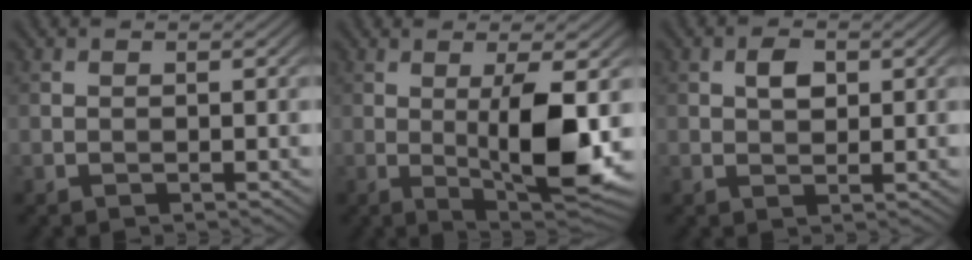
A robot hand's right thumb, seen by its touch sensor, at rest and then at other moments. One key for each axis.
{"total": 9.5, "fx": 0.0, "fy": 2.3, "fz": 9.2, "tx": -0.155, "ty": -0.002, "tz": 0.003}
{"total": 2.4, "fx": 0.7, "fy": 1.5, "fz": 1.8, "tx": -0.034, "ty": 0.001, "tz": 0.010}